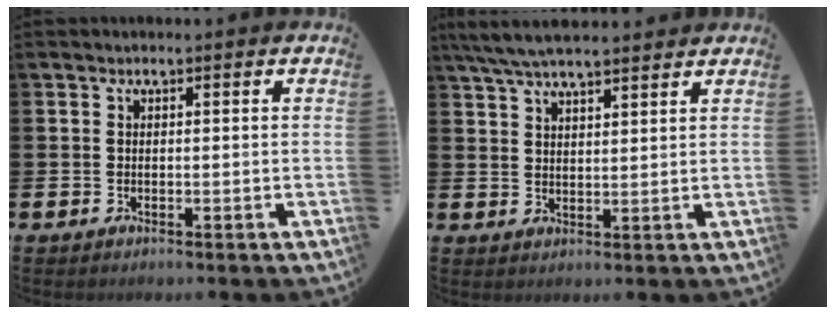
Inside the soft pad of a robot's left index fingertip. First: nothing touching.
{"total": 6.0, "force": [5.5, 0.9, 2.2], "torque": [-0.062, -0.012, 0.104]}